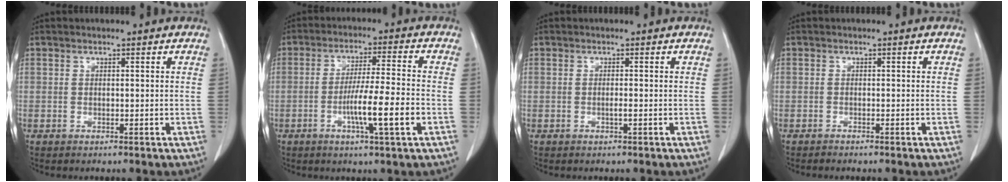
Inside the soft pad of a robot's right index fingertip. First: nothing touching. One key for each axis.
{"total": 9.0, "fx": -2.9, "fy": -0.4, "fz": 8.5, "tx": -0.147, "ty": -0.008, "tz": -0.053}
{"total": 0.7, "fx": -0.2, "fy": -0.1, "fz": 0.7, "tx": -0.014, "ty": 0.000, "tz": -0.004}
{"total": 1.4, "fx": -1.2, "fy": 0.0, "fz": 0.7, "tx": -0.012, "ty": -0.002, "tz": -0.015}